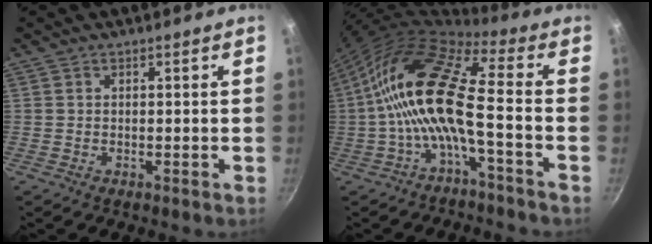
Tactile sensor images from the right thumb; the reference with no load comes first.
{"total": 15.5, "force": [-2.6, 4.2, 14.6], "torque": [-0.291, 0.046, -0.063]}